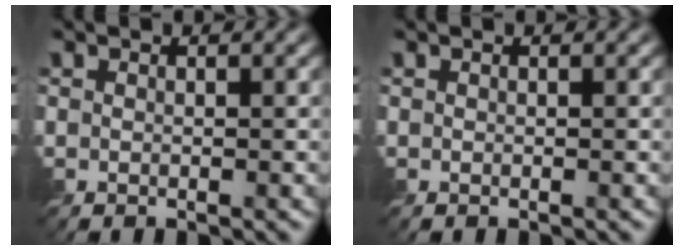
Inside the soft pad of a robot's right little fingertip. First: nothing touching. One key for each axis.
{"total": 0.0}